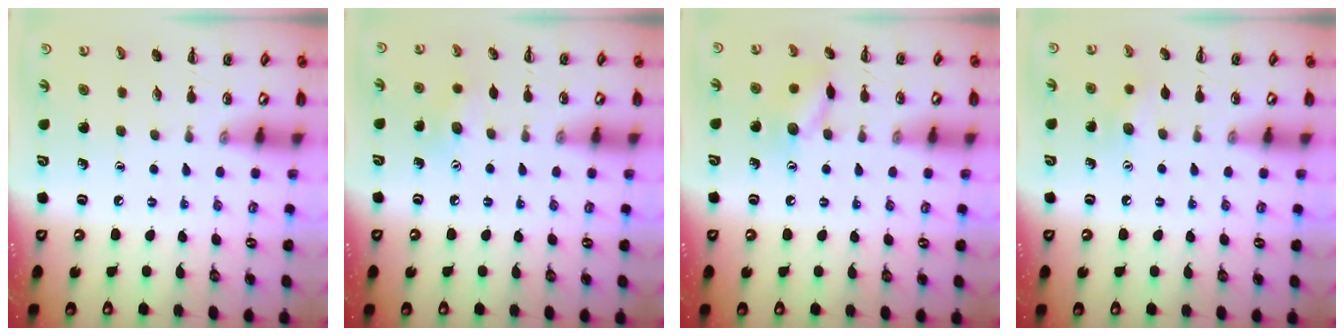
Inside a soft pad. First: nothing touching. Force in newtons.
{"total": 7.0, "press": 6.9, "slide": 1.5}
{"total": 9.0, "press": 9.0, "slide": 0.9}
{"total": 7.7, "press": 7.5, "slide": 1.6}